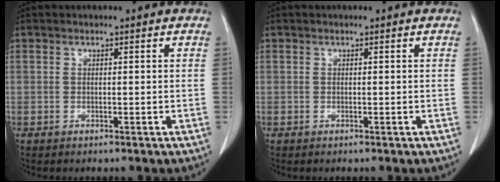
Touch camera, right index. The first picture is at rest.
{"total": 0.0}